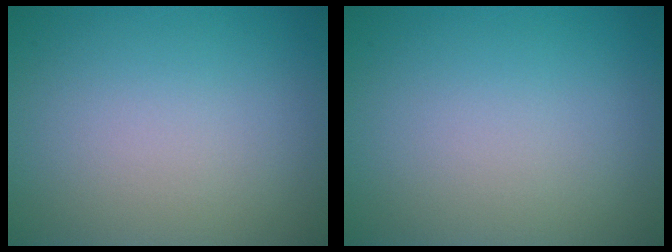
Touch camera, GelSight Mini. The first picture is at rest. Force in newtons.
{"total": 0.0}